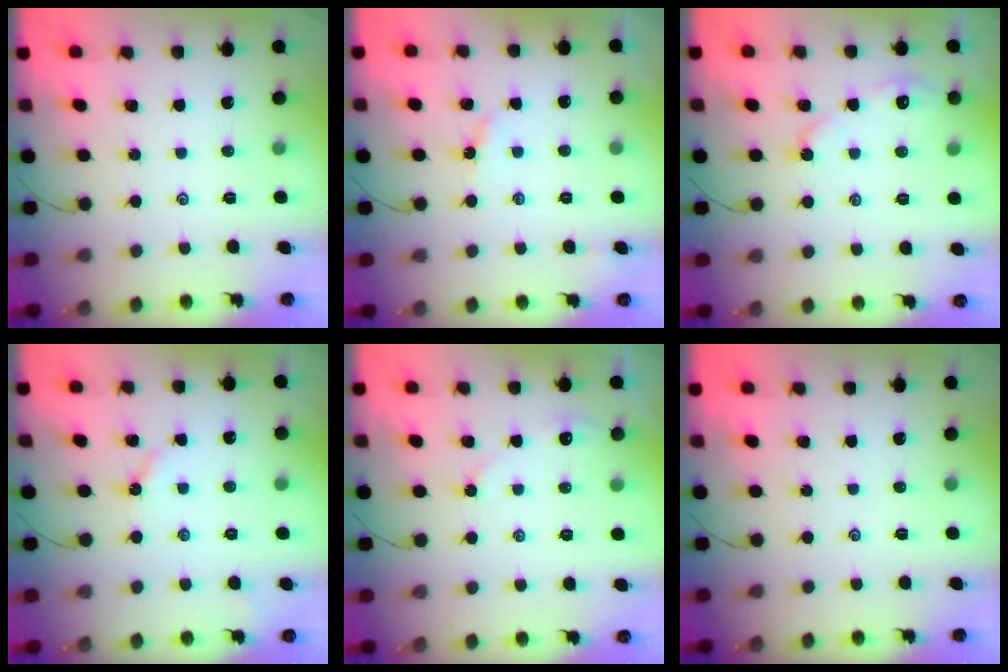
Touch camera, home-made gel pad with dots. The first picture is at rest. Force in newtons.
{"total": 2.8, "press": 2.8, "slide": 0.5}
{"total": 4.2, "press": 4.2, "slide": 0.4}
{"total": 2.4, "press": 2.3, "slide": 0.3}
{"total": 2.9, "press": 2.9, "slide": 0.5}
{"total": 0.0}